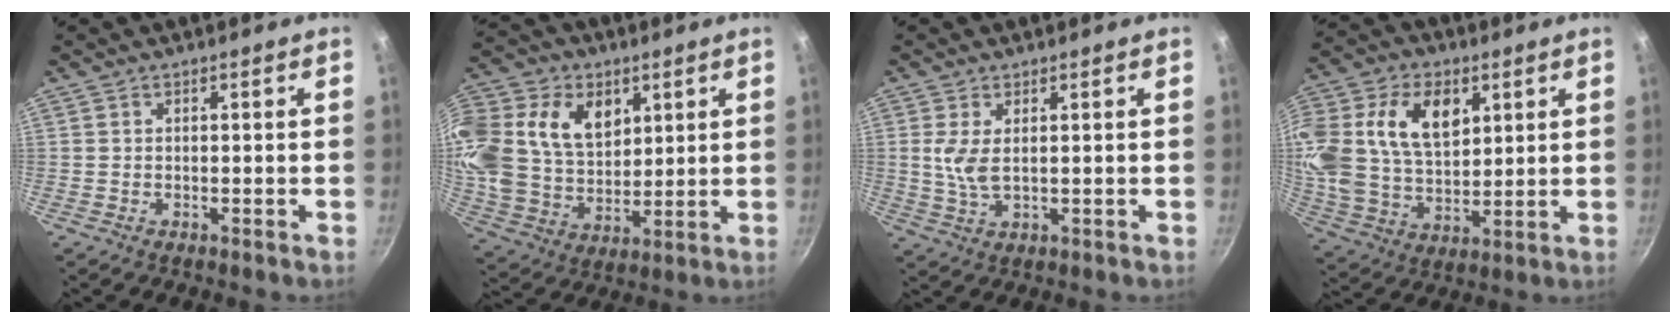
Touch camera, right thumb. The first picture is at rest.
{"total": 25.1, "force": [9.1, 18.2, 14.8], "torque": [-0.320, 0.014, 0.167]}
{"total": 4.6, "force": [0.9, 2.1, 4.0], "torque": [-0.082, -0.007, 0.021]}
{"total": 22.9, "force": [7.5, 15.4, 15.1], "torque": [-0.311, 0.008, 0.139]}